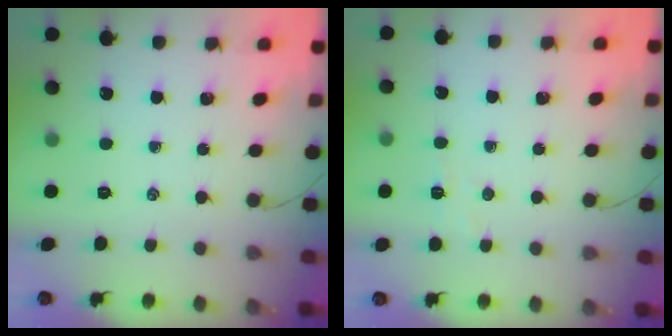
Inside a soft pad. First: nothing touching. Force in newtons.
{"total": 3.6, "press": 3.4, "slide": 1.1}